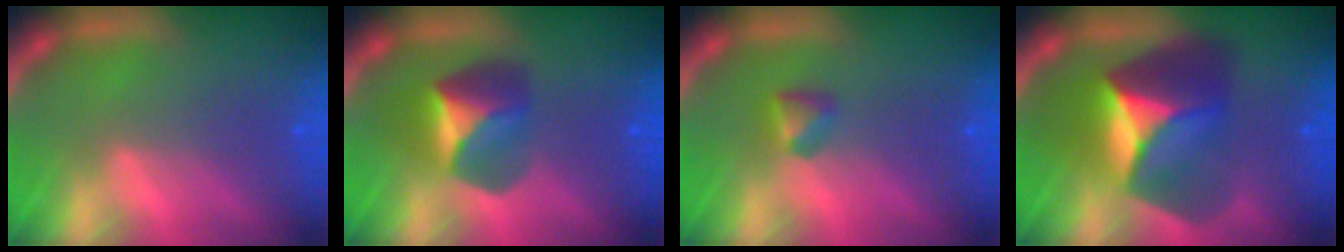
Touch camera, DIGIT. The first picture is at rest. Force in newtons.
{"total": 4.4}
{"total": 1.4}
{"total": 8.5}